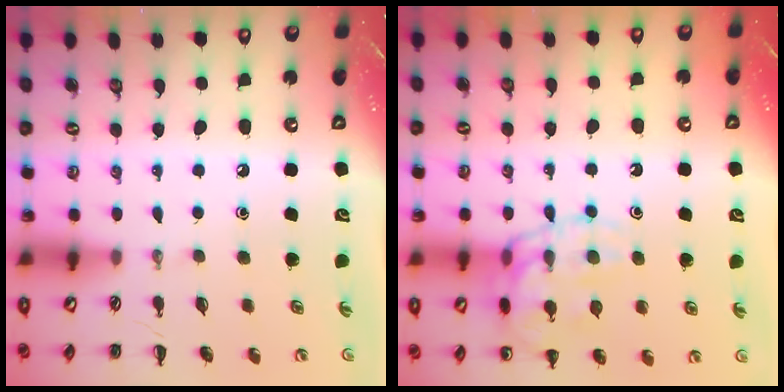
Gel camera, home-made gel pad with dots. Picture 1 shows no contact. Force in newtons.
{"total": 14.7, "press": 14.7, "slide": 1.5}